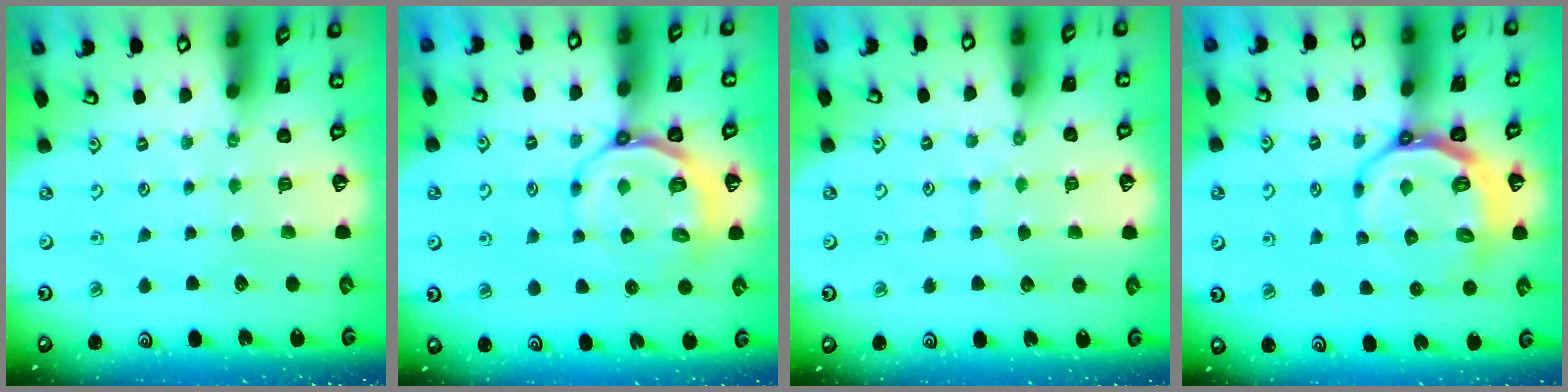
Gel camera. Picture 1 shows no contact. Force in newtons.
{"total": 8.8, "press": 8.3, "slide": 3.0}
{"total": 6.3, "press": 6.3, "slide": 0.5}
{"total": 13.5, "press": 13.0, "slide": 3.7}